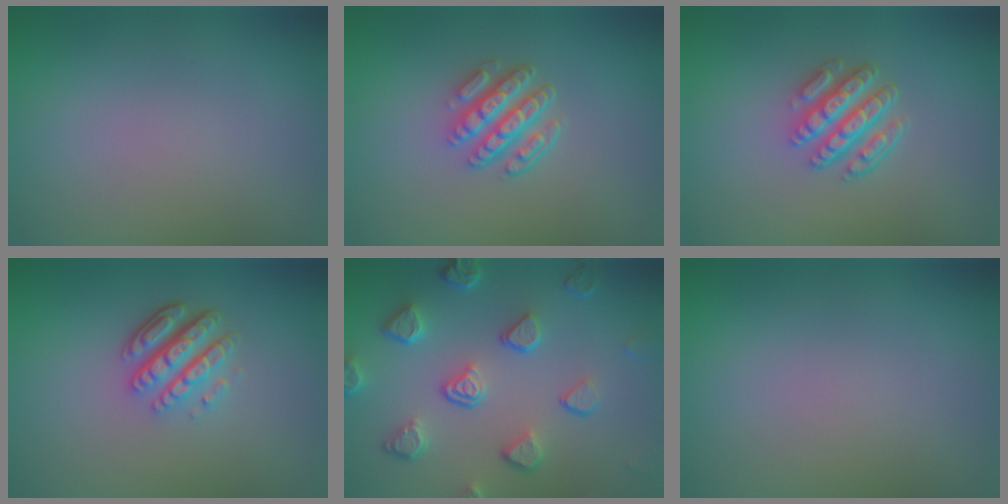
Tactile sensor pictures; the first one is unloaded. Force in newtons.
{"total": 4.6, "press": 3.3, "slide": 3.2}
{"total": 4.7, "press": 3.5, "slide": 3.1}
{"total": 4.6, "press": 3.4, "slide": 3.2}
{"total": 5.3, "press": 4.1, "slide": 3.3}
{"total": 0.0}